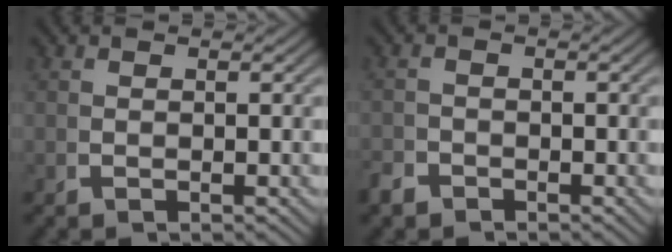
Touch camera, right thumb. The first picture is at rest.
{"total": 1.6, "force": [-1.5, 0.6, -0.2], "torque": [0.009, -0.008, -0.027]}